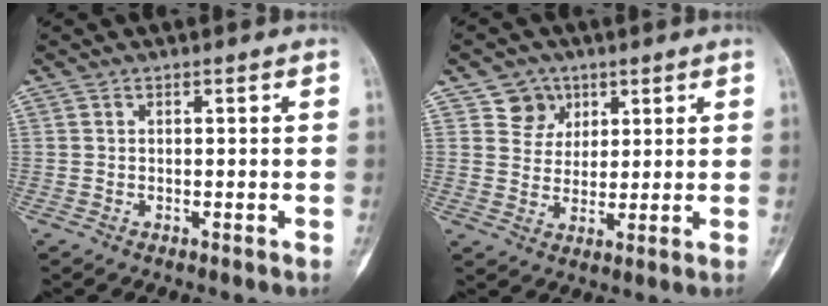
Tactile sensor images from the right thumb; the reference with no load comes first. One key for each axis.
{"total": 5.7, "fx": 2.8, "fy": 4.9, "fz": 0.8, "tx": 0.018, "ty": -0.012, "tz": 0.048}